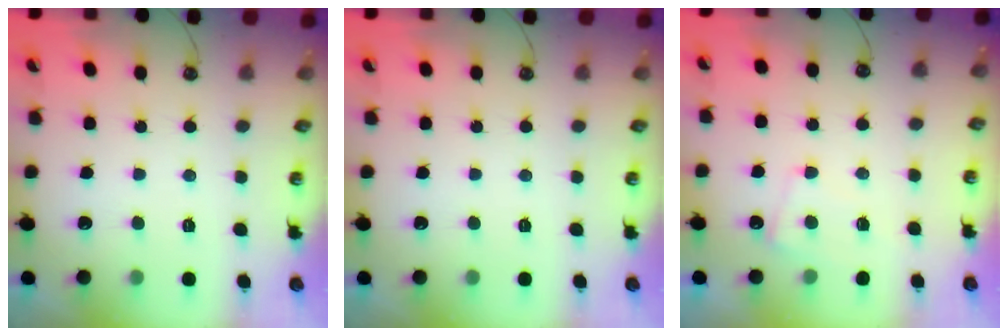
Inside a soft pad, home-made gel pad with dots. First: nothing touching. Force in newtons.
{"total": 0.0}
{"total": 4.4, "press": 4.4, "slide": 0.5}